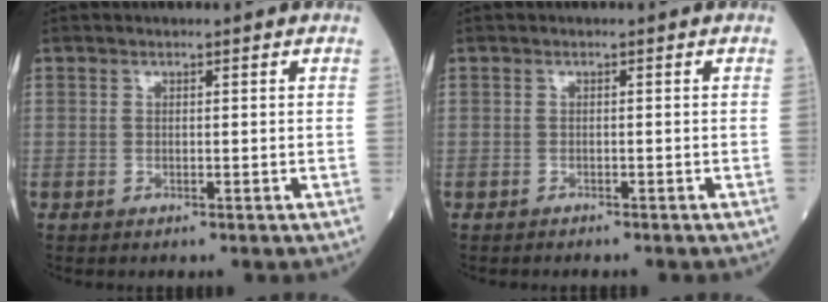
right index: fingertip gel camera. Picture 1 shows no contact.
{"total": 1.6, "force": [-1.4, 0.4, 0.5], "torque": [-0.013, -0.002, -0.018]}